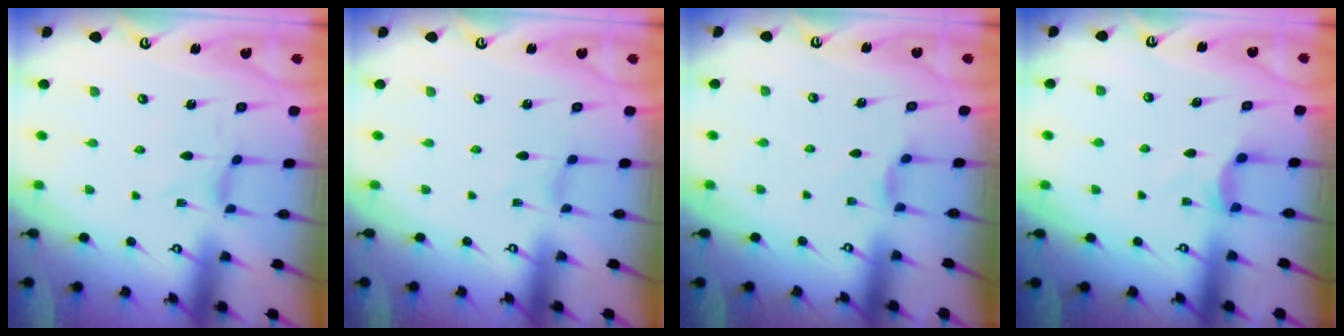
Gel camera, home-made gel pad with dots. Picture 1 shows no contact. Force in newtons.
{"total": 0.0}
{"total": 2.4, "press": 2.3, "slide": 0.3}
{"total": 4.2, "press": 4.1, "slide": 0.6}